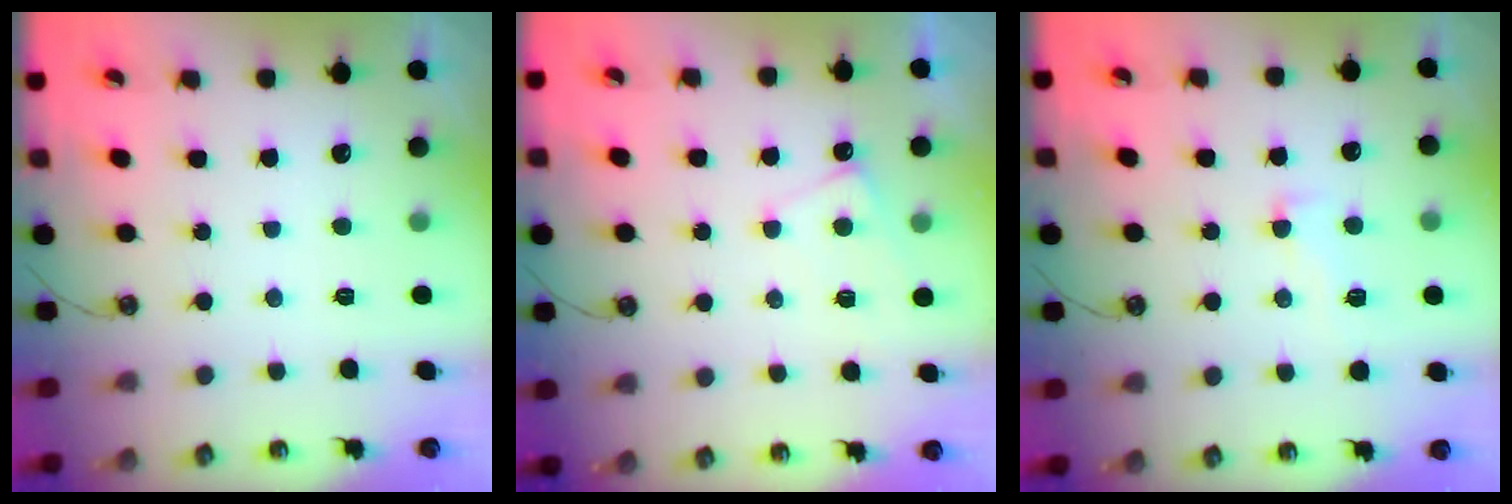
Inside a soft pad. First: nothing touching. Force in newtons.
{"total": 1.7, "press": 1.7, "slide": 0.4}
{"total": 1.3, "press": 0.3, "slide": 1.3}